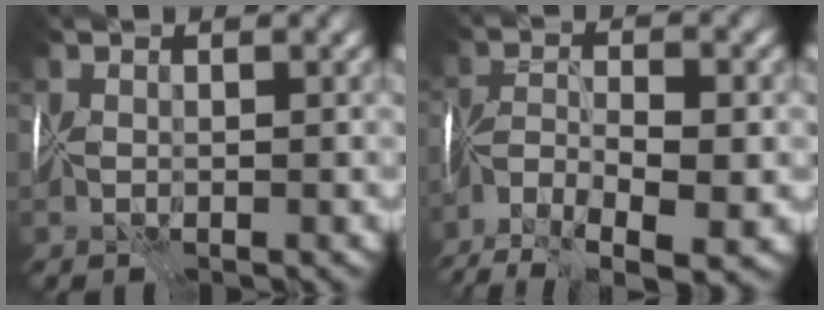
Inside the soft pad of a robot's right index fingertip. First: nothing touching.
{"total": 7.9, "force": [-5.2, 2.4, 5.5], "torque": [-0.094, -0.006, -0.095]}